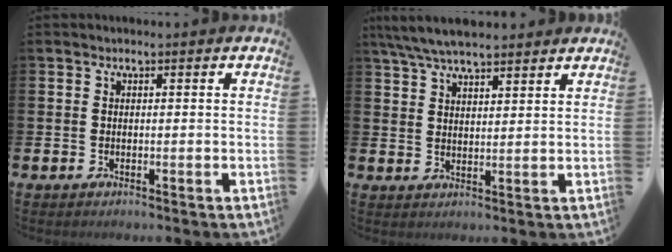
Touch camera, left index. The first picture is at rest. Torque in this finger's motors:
{"motor_torque": [0.23, -0.88, 1.05, 0.21]}